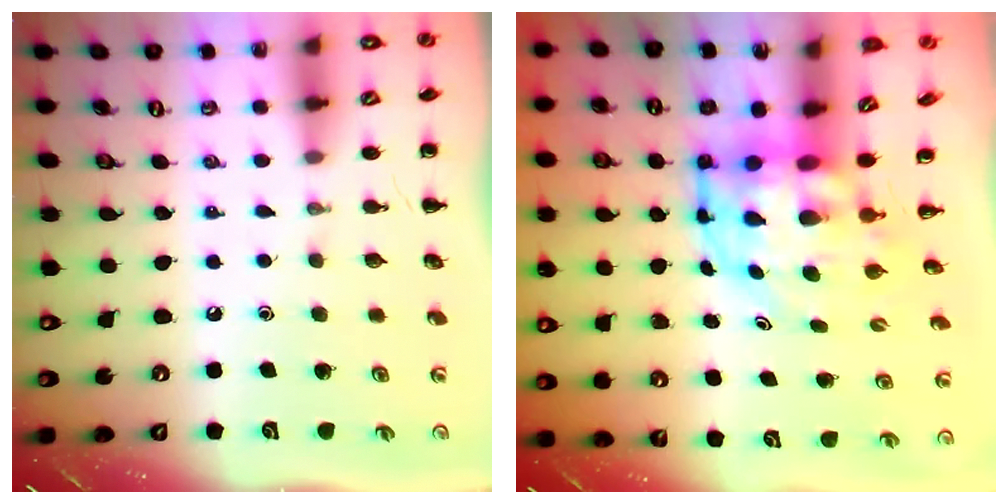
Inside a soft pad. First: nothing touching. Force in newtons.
{"total": 7.1, "press": 6.9, "slide": 1.7}